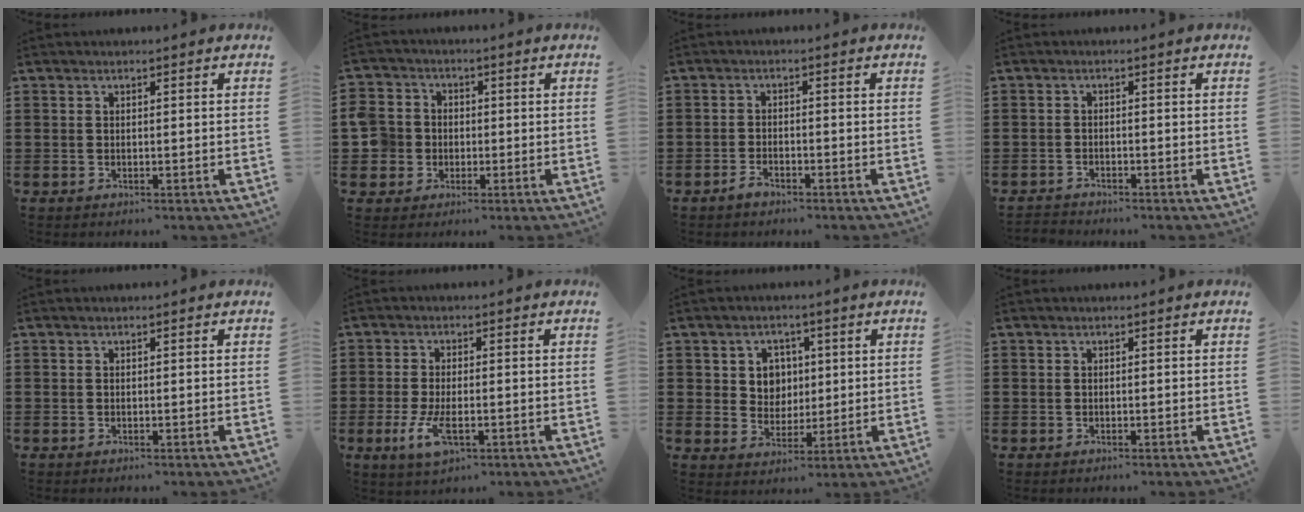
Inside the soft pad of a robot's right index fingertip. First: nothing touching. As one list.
[{"total": 5.8, "force": [-1.0, 5.5, 1.7], "torque": [-0.071, 0.008, -0.025]}, {"total": 1.7, "force": [-1.5, 0.5, 0.8], "torque": [-0.018, -0.002, -0.029]}, {"total": 1.4, "force": [-1.4, 0.2, -0.1], "torque": [-0.001, 0.002, -0.030]}, {"total": 0.0}, {"total": 5.0, "force": [-1.4, 2.0, 4.3], "torque": [-0.102, -0.010, -0.030]}, {"total": 4.9, "force": [1.2, 4.4, 1.8], "torque": [-0.046, 0.013, 0.018]}, {"total": 0.0}]